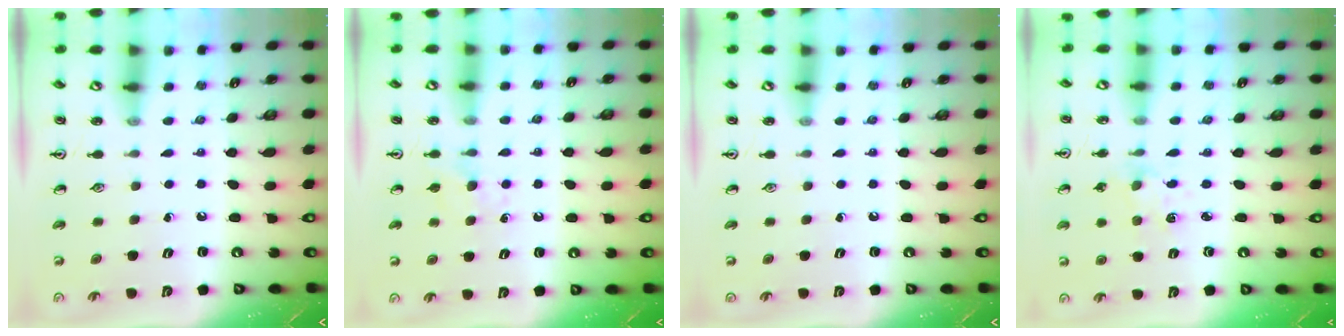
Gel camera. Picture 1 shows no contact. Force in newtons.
{"total": 3.6, "press": 3.6, "slide": 0.7}
{"total": 0.0}
{"total": 2.0, "press": 2.0, "slide": 0.4}